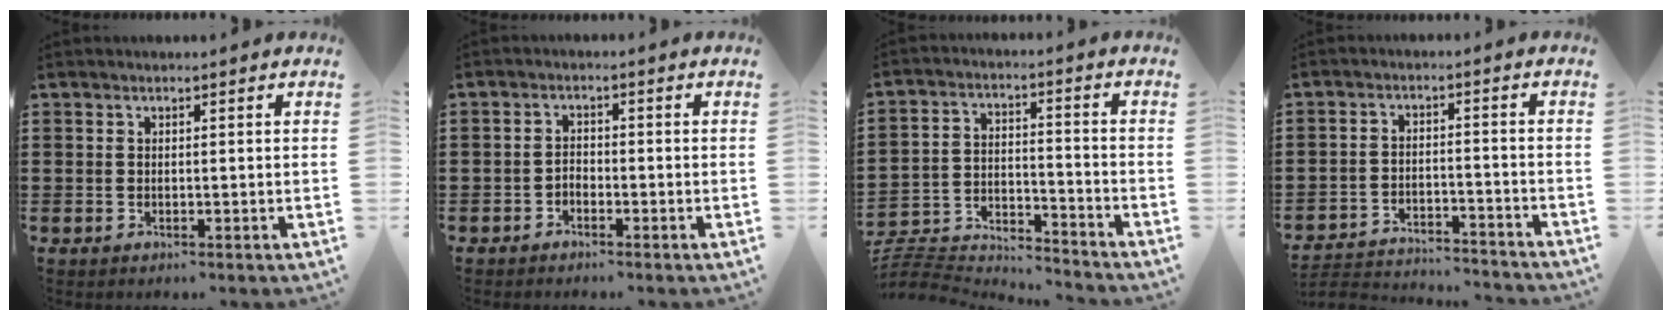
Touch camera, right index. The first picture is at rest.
{"total": 1.5, "force": [-1.3, 0.7, 0.3], "torque": [-0.011, 0.003, -0.027]}
{"total": 5.3, "force": [-5.2, 0.8, 0.6], "torque": [-0.031, -0.006, -0.112]}
{"total": 3.8, "force": [-3.8, 0.3, 0.5], "torque": [-0.022, 0.000, -0.082]}